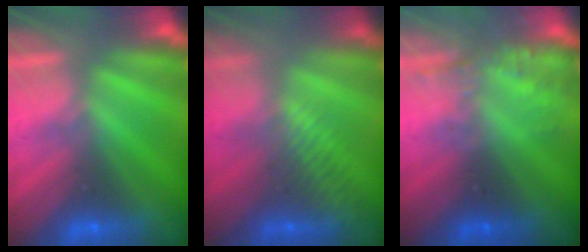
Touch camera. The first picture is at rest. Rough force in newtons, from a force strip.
{"total": 3.0}
{"total": 2.2}